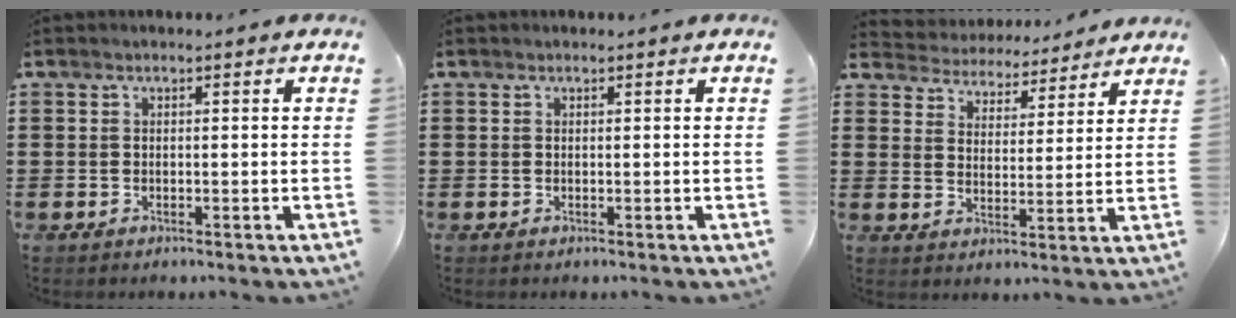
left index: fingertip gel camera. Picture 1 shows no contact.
{"total": 0.0}
{"total": 4.1, "force": [4.1, 0.3, -0.4], "torque": [-0.018, -0.033, 0.068]}